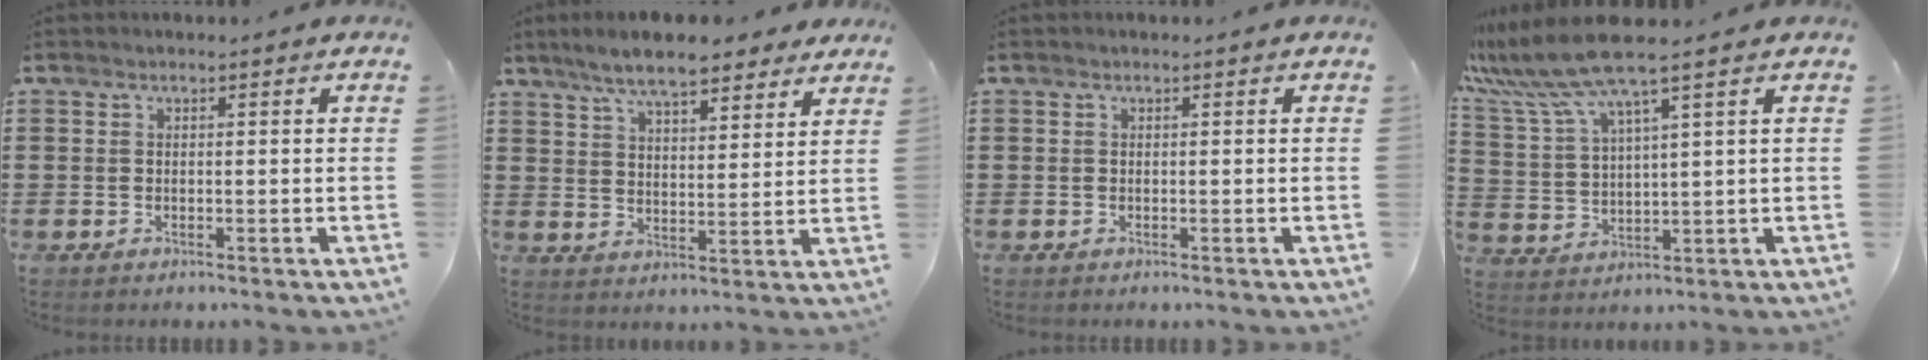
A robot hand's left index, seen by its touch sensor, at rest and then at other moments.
{"total": 7.8, "force": [6.7, 1.6, 3.6], "torque": [-0.091, -0.010, 0.122]}
{"total": 0.0}
{"total": 8.3, "force": [6.4, 0.0, 5.2], "torque": [-0.139, -0.031, 0.108]}